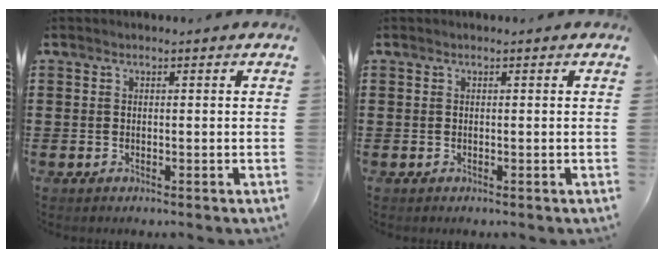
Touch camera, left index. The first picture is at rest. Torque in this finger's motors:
{"motor_torque": [0.00, 0.00, 0.00, 0.00]}